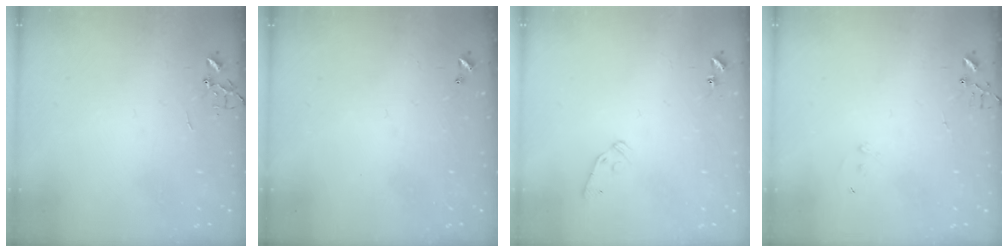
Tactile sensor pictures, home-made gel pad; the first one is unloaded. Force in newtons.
{"total": 0.0}
{"total": 8.0, "press": 7.9, "slide": 0.7}
{"total": 6.8, "press": 6.8, "slide": 0.5}